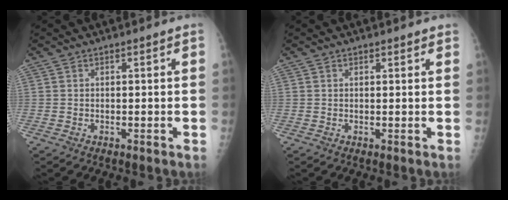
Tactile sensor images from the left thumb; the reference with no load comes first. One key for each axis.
{"total": 0.7, "fx": 0.6, "fy": 0.4, "fz": 0.2, "tx": 0.000, "ty": -0.005, "tz": 0.006}